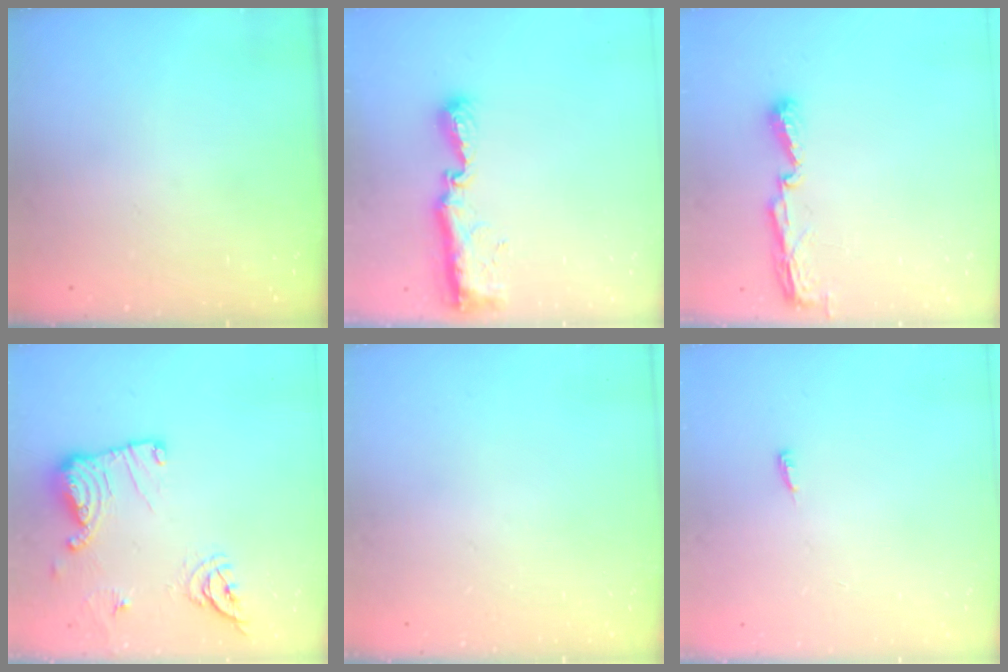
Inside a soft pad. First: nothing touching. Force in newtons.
{"total": 8.6, "press": 8.6, "slide": 0.5}
{"total": 5.8, "press": 5.8, "slide": 0.5}
{"total": 14.9, "press": 14.9, "slide": 0.4}
{"total": 0.0}
{"total": 3.4, "press": 3.3, "slide": 0.7}